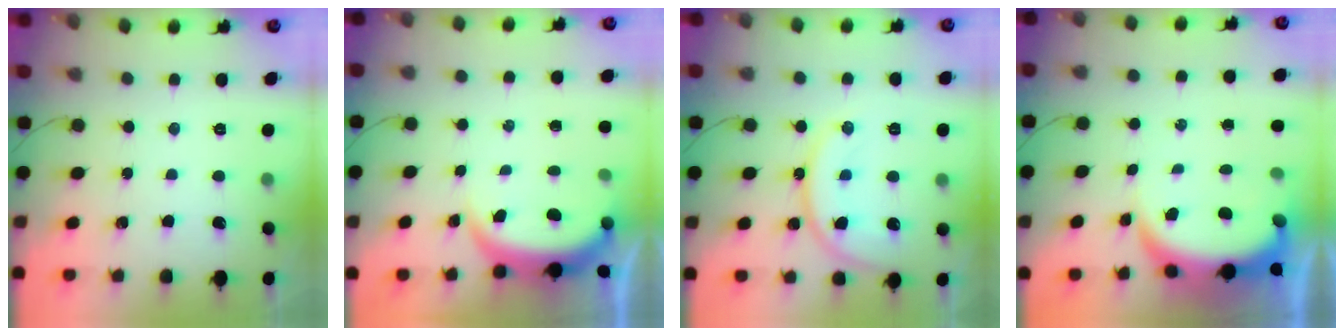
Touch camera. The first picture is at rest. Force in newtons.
{"total": 3.9, "press": 3.9, "slide": 0.2}
{"total": 12.9, "press": 12.9, "slide": 0.4}
{"total": 7.1, "press": 7.1, "slide": 0.9}